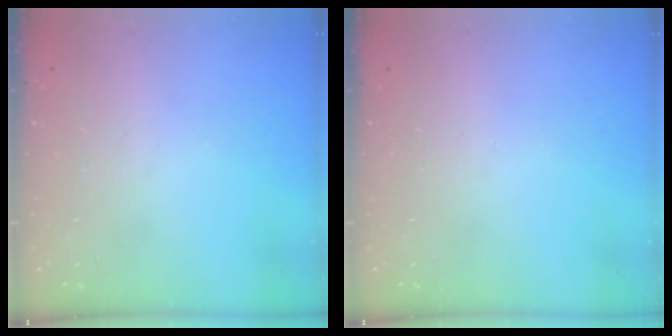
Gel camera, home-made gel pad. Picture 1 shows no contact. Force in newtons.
{"total": 0.0}